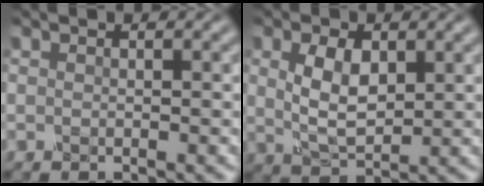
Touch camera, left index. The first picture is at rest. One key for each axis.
{"total": 3.7, "fx": 0.6, "fy": 2.1, "fz": 3.0, "tx": -0.074, "ty": -0.002, "tz": 0.024}